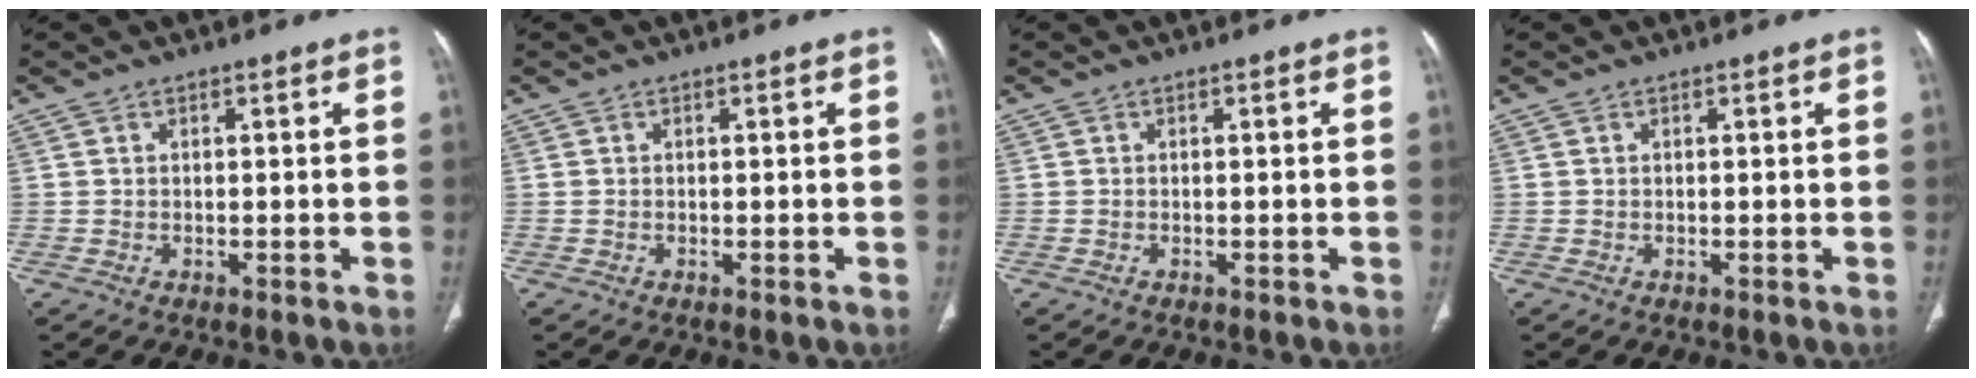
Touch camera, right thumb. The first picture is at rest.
{"total": 0.0}
{"total": 0.0}
{"total": 0.0}